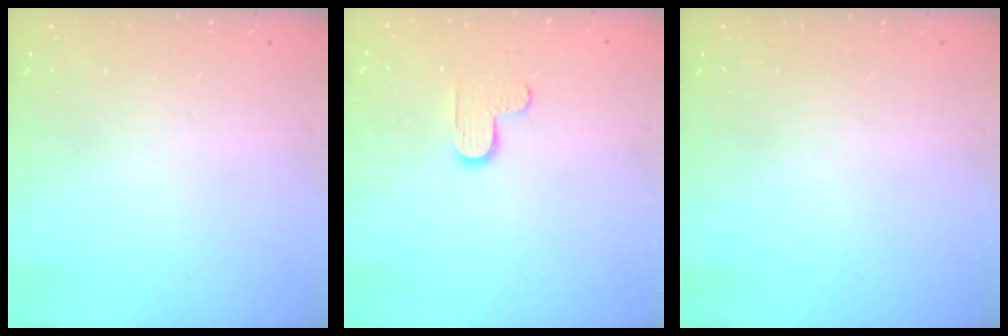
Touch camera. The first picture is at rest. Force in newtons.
{"total": 5.6, "press": 5.5, "slide": 0.4}
{"total": 0.0}